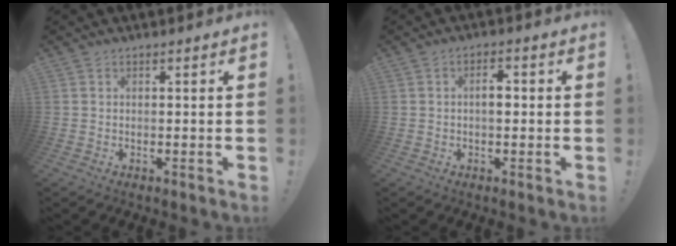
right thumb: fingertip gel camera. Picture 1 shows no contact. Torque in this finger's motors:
{"motor_torque": [0.46, 0.67, -0.12, 0.13, 0.00]}